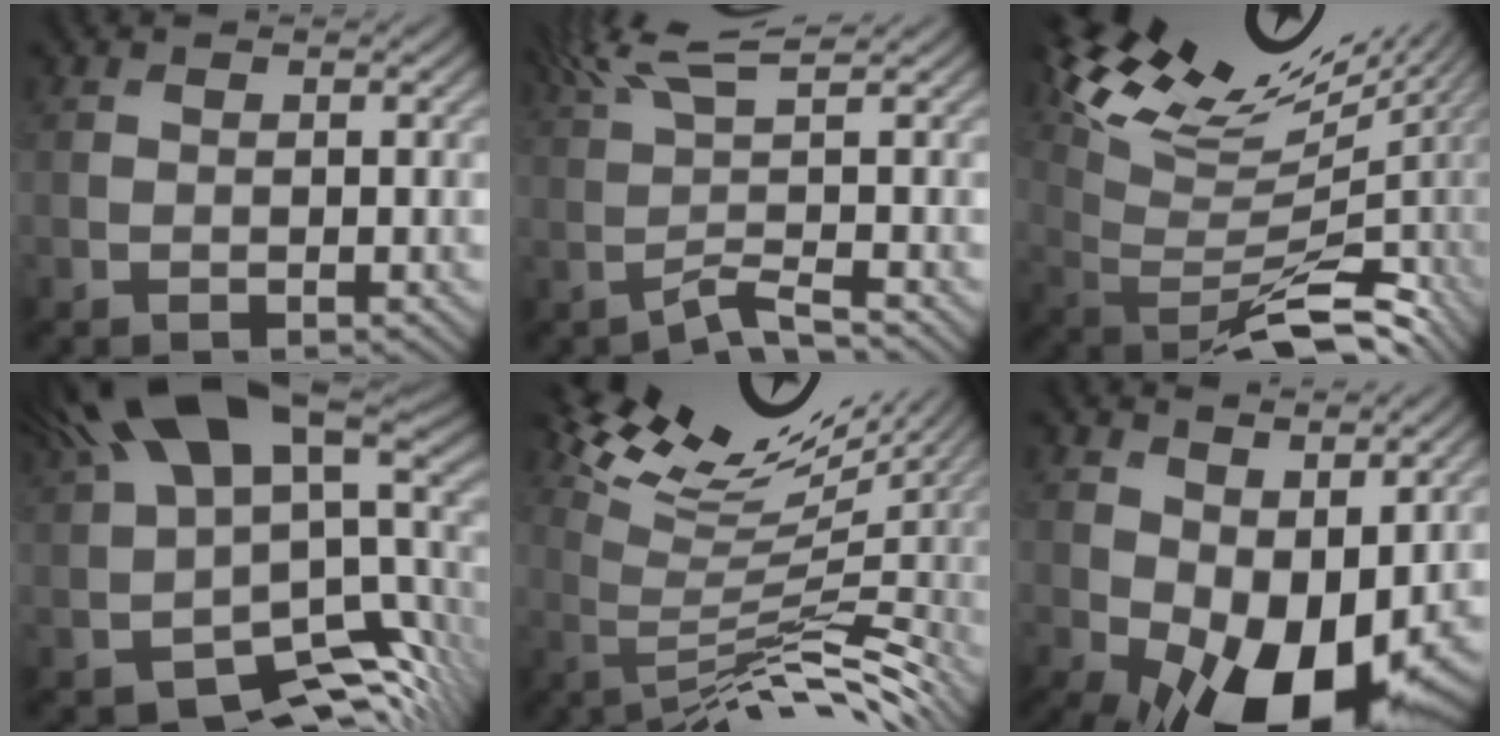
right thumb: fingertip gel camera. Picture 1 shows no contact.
{"total": 4.7, "force": [1.3, 0.2, 4.6], "torque": [-0.084, 0.016, 0.029]}
{"total": 13.1, "force": [6.9, 4.0, 10.3], "torque": [-0.172, 0.019, 0.139]}
{"total": 14.2, "force": [1.7, 6.9, 12.3], "torque": [-0.233, -0.015, 0.062]}
{"total": 11.5, "force": [5.8, 2.4, 9.7], "torque": [-0.162, 0.011, 0.117]}
{"total": 13.8, "force": [-1.0, 8.7, 10.7], "torque": [-0.195, -0.029, 0.003]}